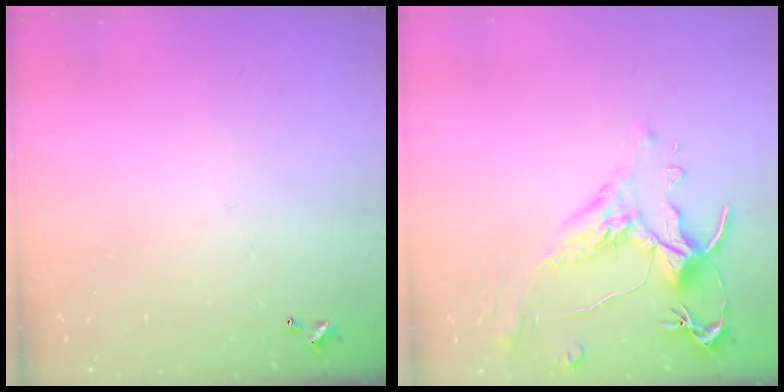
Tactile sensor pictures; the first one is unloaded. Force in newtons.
{"total": 1.6, "press": 1.2, "slide": 1.1}